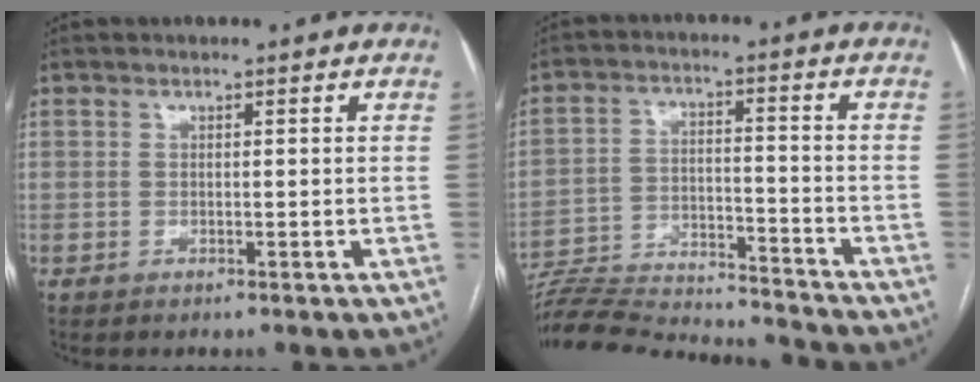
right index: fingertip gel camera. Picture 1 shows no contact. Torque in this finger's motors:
{"motor_torque": [-1.10, -1.04, -1.00, -0.21]}